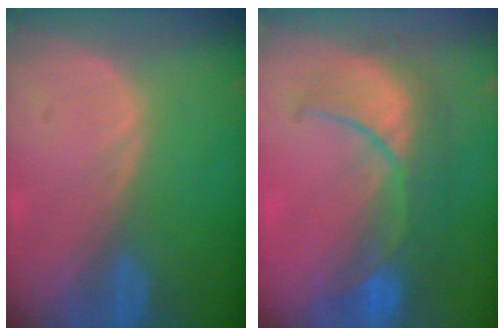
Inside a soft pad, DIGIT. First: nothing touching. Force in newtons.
{"total": 9.0, "press": 8.8, "slide": 2.0}